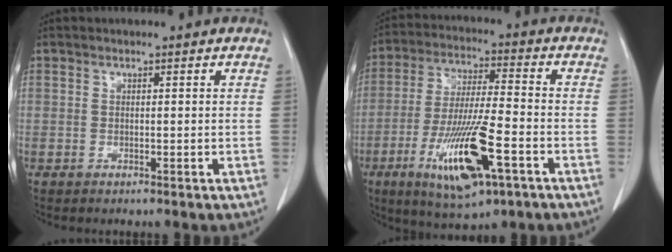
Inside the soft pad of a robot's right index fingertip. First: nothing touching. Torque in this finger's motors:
{"motor_torque": [1.29, -0.85, 0.58, 0.17]}